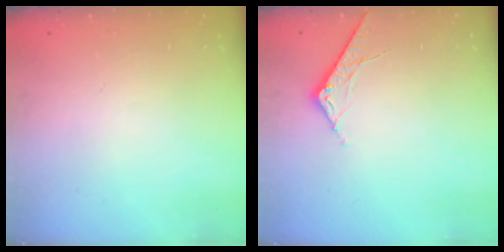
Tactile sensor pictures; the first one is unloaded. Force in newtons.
{"total": 7.1, "press": 7.1, "slide": 0.6}